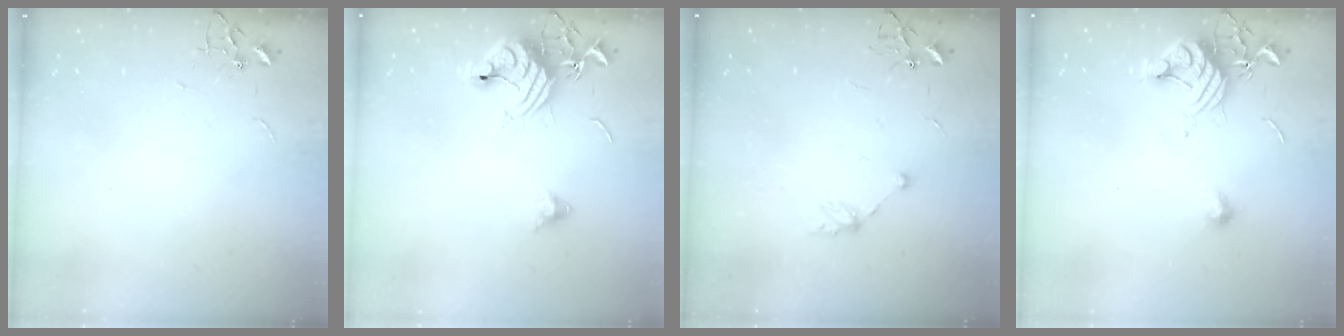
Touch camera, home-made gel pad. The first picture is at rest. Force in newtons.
{"total": 13.7, "press": 13.6, "slide": 1.7}
{"total": 6.4, "press": 6.2, "slide": 1.5}
{"total": 12.7, "press": 12.7, "slide": 0.5}